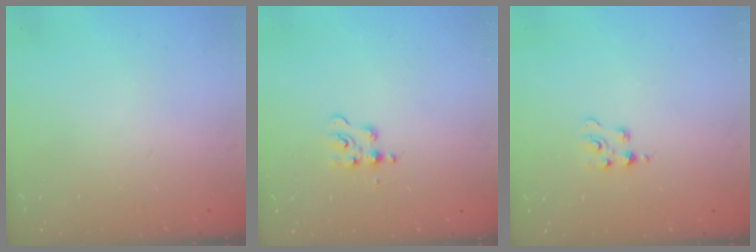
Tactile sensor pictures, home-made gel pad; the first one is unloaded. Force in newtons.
{"total": 4.8, "press": 4.8, "slide": 0.6}
{"total": 2.3, "press": 2.3, "slide": 0.5}